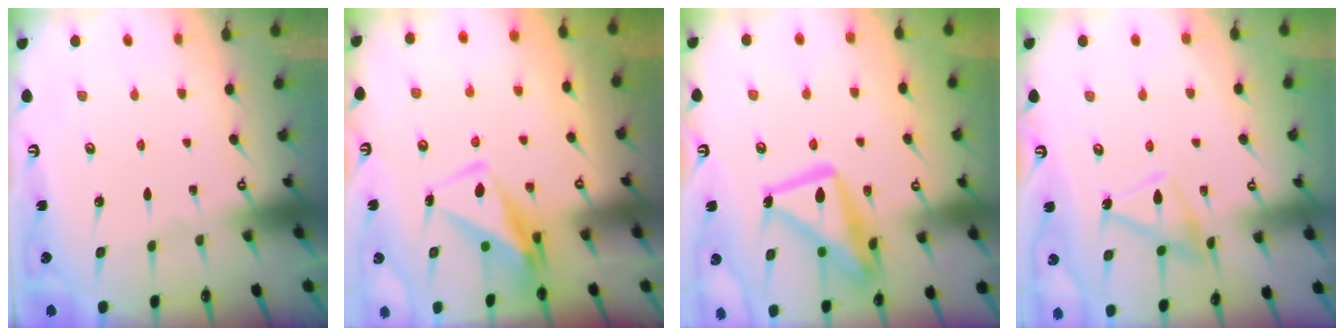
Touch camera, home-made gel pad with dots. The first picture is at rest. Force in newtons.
{"total": 10.1, "press": 9.9, "slide": 1.9}
{"total": 16.5, "press": 16.4, "slide": 1.4}
{"total": 13.3, "press": 13.3, "slide": 0.9}